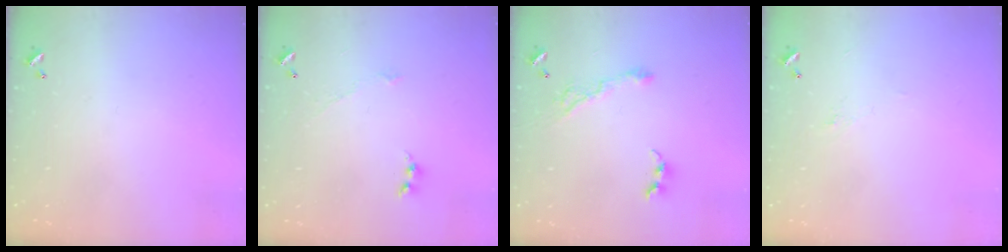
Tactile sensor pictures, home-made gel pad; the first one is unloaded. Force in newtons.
{"total": 1.9, "press": 1.8, "slide": 0.4}
{"total": 5.7, "press": 5.6, "slide": 0.9}
{"total": 1.6, "press": 1.5, "slide": 0.5}